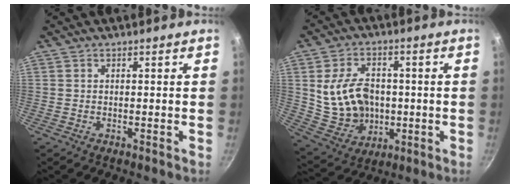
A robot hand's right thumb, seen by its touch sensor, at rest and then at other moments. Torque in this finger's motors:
{"motor_torque": [0.55, 0.76, 0.09, 0.09, 0.31]}